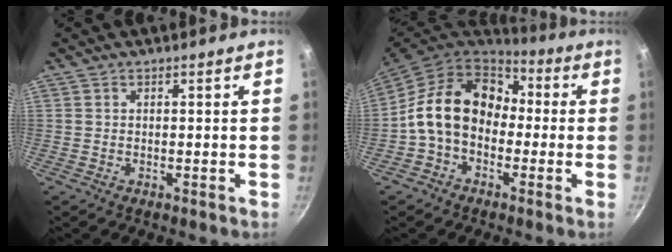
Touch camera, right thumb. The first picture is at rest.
{"total": 14.8, "force": [-0.6, 11.3, 9.6], "torque": [-0.134, 0.043, -0.029]}